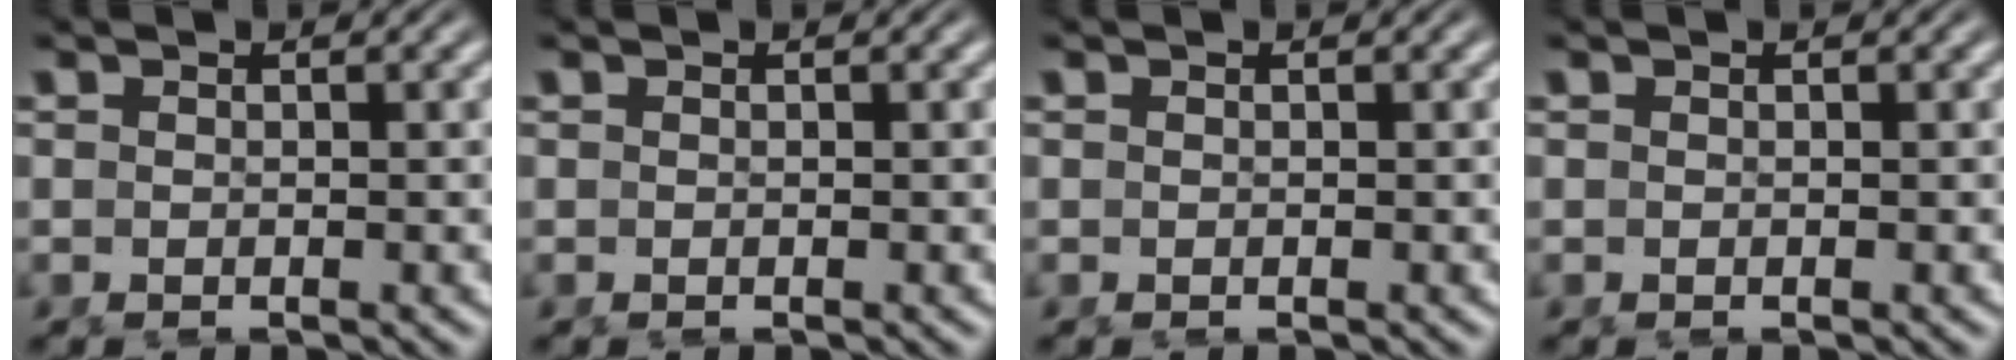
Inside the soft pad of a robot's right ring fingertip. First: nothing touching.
{"total": 0.0}
{"total": 0.0}
{"total": 0.0}